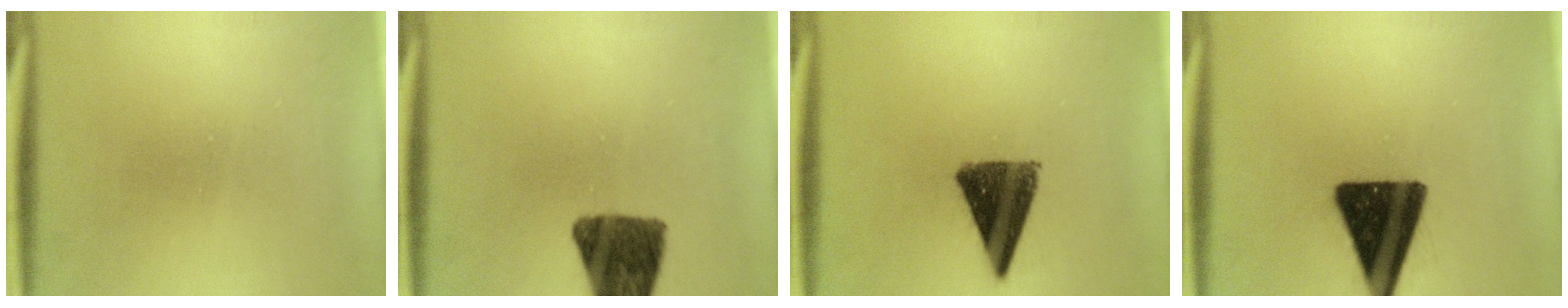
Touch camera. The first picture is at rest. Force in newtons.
{"total": 10.7}
{"total": 10.6}
{"total": 15.8}